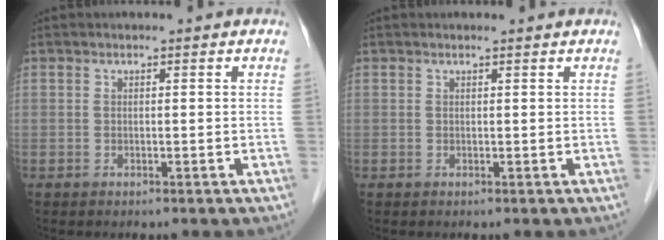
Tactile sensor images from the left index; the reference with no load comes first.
{"total": 0.9, "force": [0.9, 0.0, 0.1], "torque": [-0.012, 0.002, 0.011]}